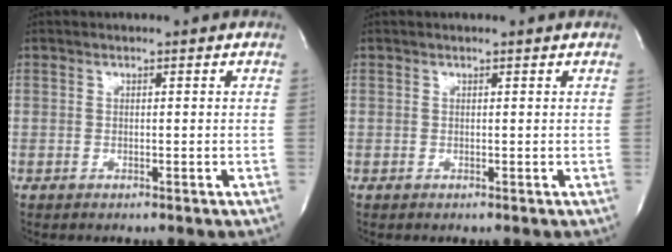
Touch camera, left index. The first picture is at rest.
{"total": 0.8, "force": [0.7, -0.1, 0.3], "torque": [-0.009, 0.004, 0.010]}